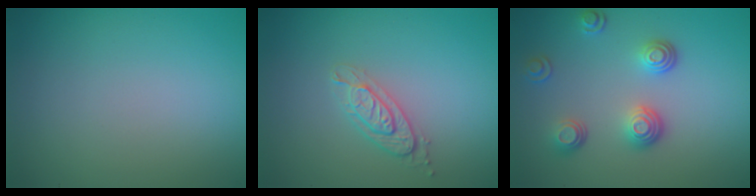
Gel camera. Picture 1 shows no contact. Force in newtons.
{"total": 2.0, "press": 1.9, "slide": 0.6}
{"total": 3.4, "press": 2.6, "slide": 2.1}